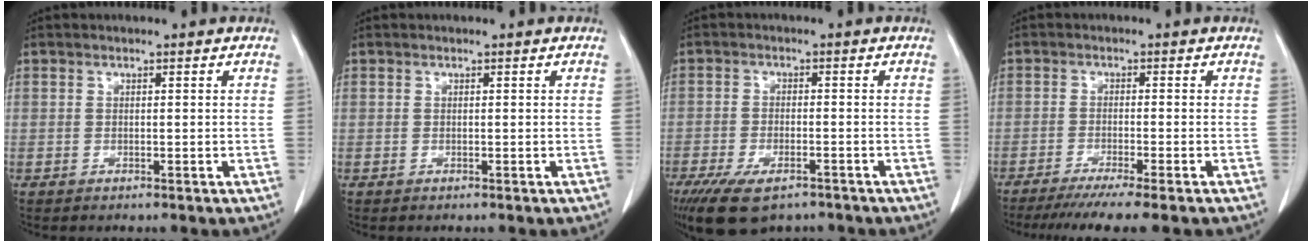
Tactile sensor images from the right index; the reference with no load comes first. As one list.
[{"total": 0.0}, {"total": 10.0, "force": [-7.0, 4.0, 5.9], "torque": [-0.107, -0.013, -0.111]}, {"total": 9.2, "force": [-7.6, -0.8, 5.1], "torque": [-0.056, -0.025, -0.116]}]